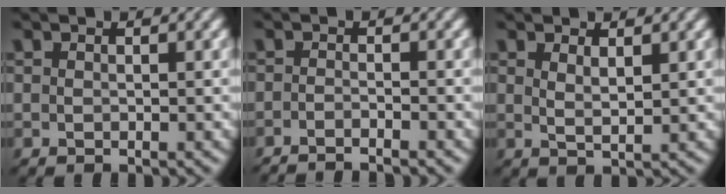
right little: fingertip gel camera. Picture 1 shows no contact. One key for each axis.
{"total": 2.7, "fx": -2.6, "fy": -0.3, "fz": 0.2, "tx": 0.001, "ty": -0.010, "tz": -0.042}
{"total": 1.6, "fx": 0.9, "fy": -0.5, "fz": 1.2, "tx": -0.017, "ty": -0.009, "tz": 0.025}